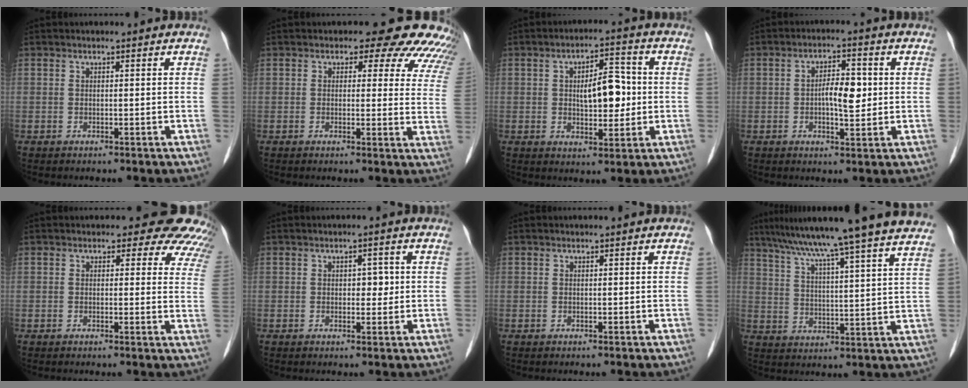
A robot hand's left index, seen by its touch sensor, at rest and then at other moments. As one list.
[{"total": 13.4, "force": [11.6, 5.3, 4.3], "torque": [-0.006, -0.016, 0.089]}, {"total": 7.5, "force": [0.2, 3.2, 6.8], "torque": [-0.107, 0.012, 0.008]}, {"total": 5.3, "force": [0.0, 1.9, 4.9], "torque": [-0.088, 0.006, 0.004]}, {"total": 10.4, "force": [9.4, 3.9, 2.1], "torque": [0.017, -0.018, 0.063]}, {"total": 2.3, "force": [0.1, 1.4, 1.8], "torque": [-0.021, 0.004, 0.005]}, {"total": 0.0}, {"total": 24.2, "force": [20.6, -1.0, 12.7], "torque": [-0.214, -0.006, 0.279]}]